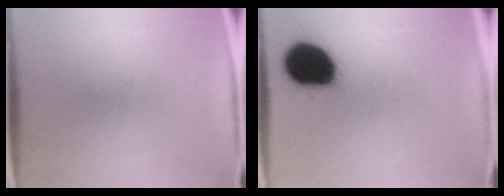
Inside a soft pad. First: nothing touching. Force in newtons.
{"total": 17.0}